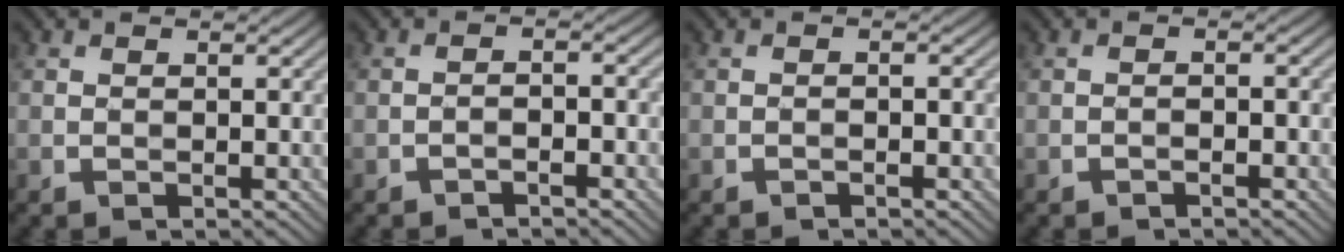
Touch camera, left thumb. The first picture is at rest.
{"total": 1.8, "force": [-1.4, 0.3, 1.0], "torque": [-0.016, 0.005, -0.028]}
{"total": 0.8, "force": [-0.6, 0.2, 0.5], "torque": [-0.006, 0.002, -0.011]}
{"total": 1.1, "force": [-0.9, 0.2, 0.6], "torque": [-0.010, 0.002, -0.017]}